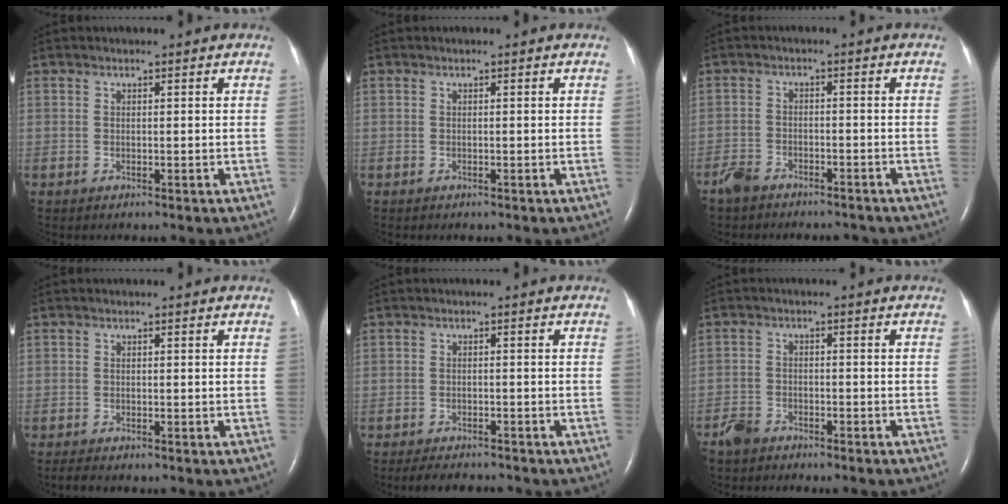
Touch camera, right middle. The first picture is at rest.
{"total": 0.0}
{"total": 6.1, "force": [-5.4, 2.3, 1.8], "torque": [-0.038, -0.005, -0.085]}
{"total": 1.0, "force": [-0.9, 0.1, 0.4], "torque": [-0.017, -0.005, -0.015]}
{"total": 5.2, "force": [-4.7, 1.1, 1.7], "torque": [-0.024, -0.010, -0.068]}
{"total": 4.7, "force": [-4.2, 1.1, 1.8], "torque": [-0.033, -0.009, -0.072]}